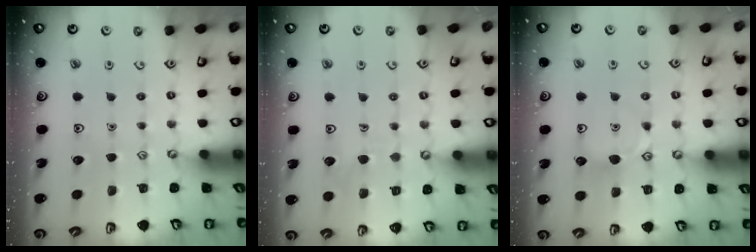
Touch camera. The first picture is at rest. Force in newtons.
{"total": 5.0, "press": 5.0, "slide": 0.5}
{"total": 5.1, "press": 5.1, "slide": 0.8}